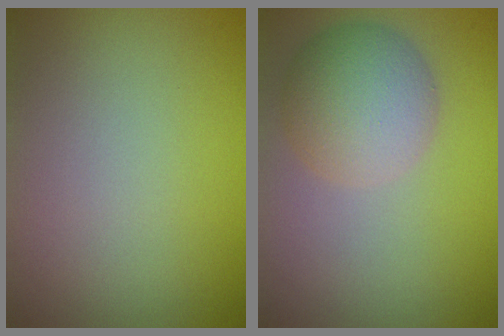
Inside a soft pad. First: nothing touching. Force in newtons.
{"total": 5.2, "press": 5.2, "slide": 0.3}